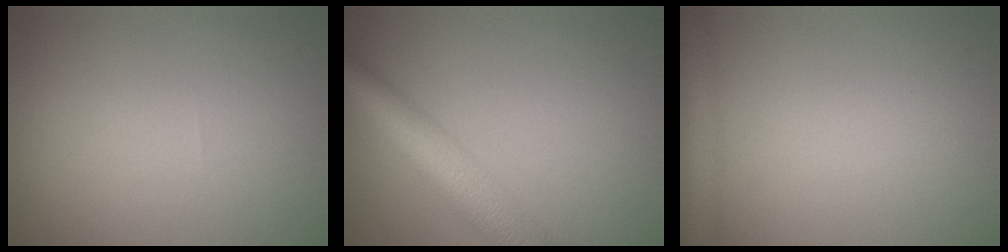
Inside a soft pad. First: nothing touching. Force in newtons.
{"total": 6.6, "press": 6.6, "slide": 0.1}
{"total": 2.6, "press": 2.6, "slide": 0.1}